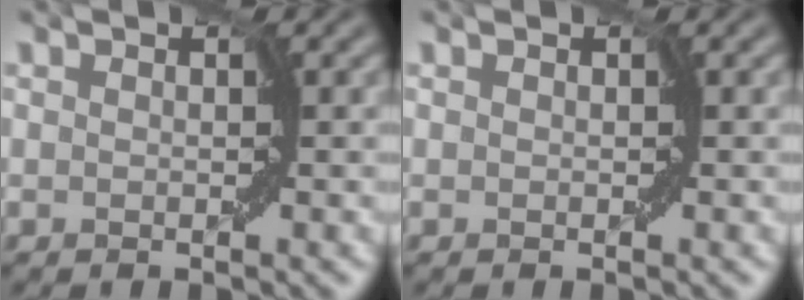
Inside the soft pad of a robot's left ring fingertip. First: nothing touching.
{"total": 0.0}